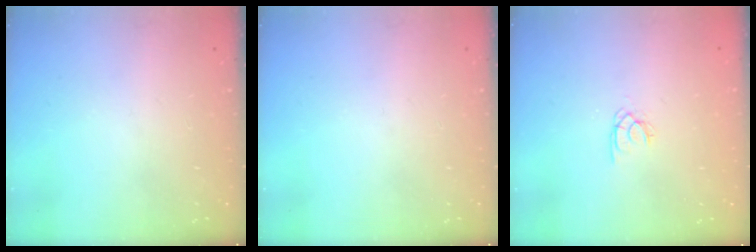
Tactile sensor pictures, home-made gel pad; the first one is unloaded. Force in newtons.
{"total": 0.0}
{"total": 1.7, "press": 1.6, "slide": 0.4}